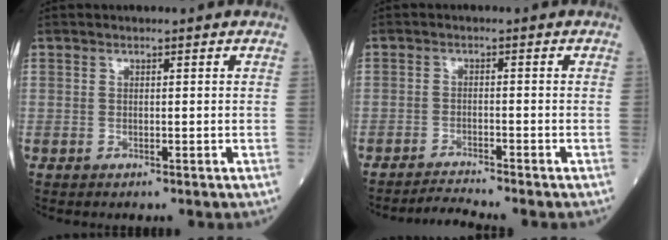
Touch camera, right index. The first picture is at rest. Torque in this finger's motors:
{"motor_torque": [0.27, -0.34, 0.13, 0.03]}